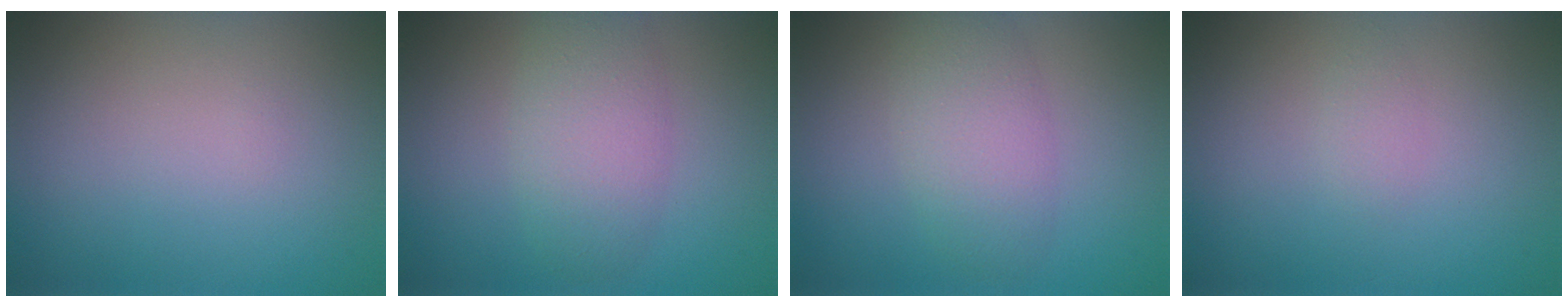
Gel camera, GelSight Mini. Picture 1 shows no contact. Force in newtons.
{"total": 4.2, "press": 4.2, "slide": 0.2}
{"total": 4.0, "press": 4.0, "slide": 0.2}
{"total": 0.8, "press": 0.8, "slide": 0.1}